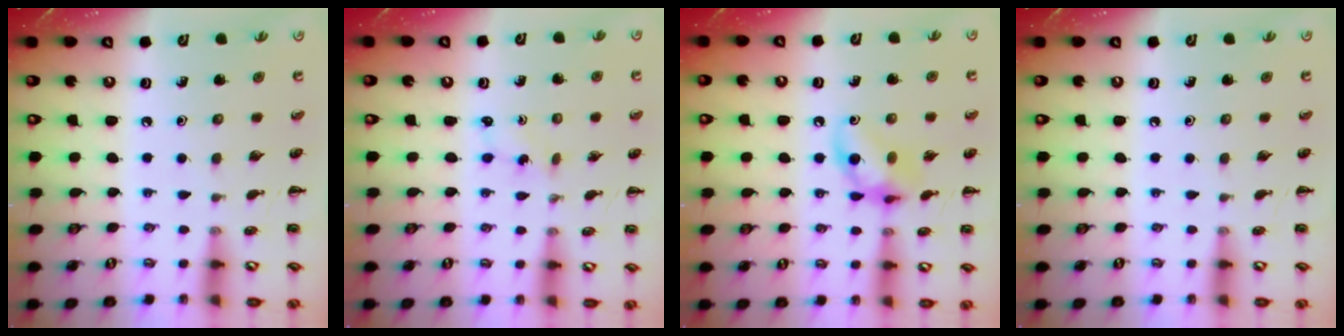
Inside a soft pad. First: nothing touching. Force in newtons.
{"total": 1.7, "press": 1.5, "slide": 0.6}
{"total": 11.5, "press": 11.4, "slide": 1.8}
{"total": 0.0}